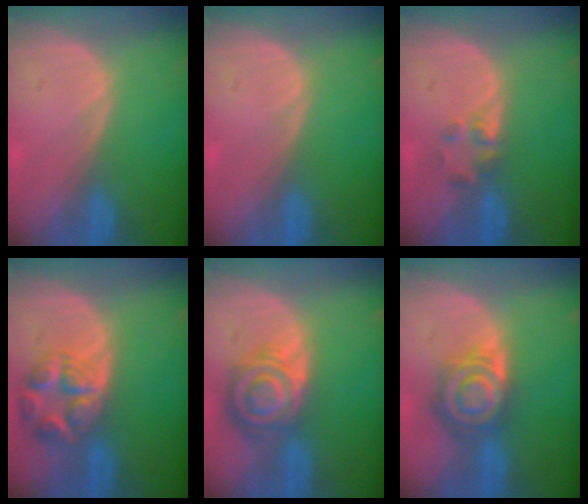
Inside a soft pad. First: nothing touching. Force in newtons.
{"total": 0.0}
{"total": 2.3, "press": 2.2, "slide": 0.8}
{"total": 7.8, "press": 7.0, "slide": 3.5}
{"total": 8.4, "press": 7.3, "slide": 4.2}
{"total": 8.1, "press": 7.1, "slide": 3.9}